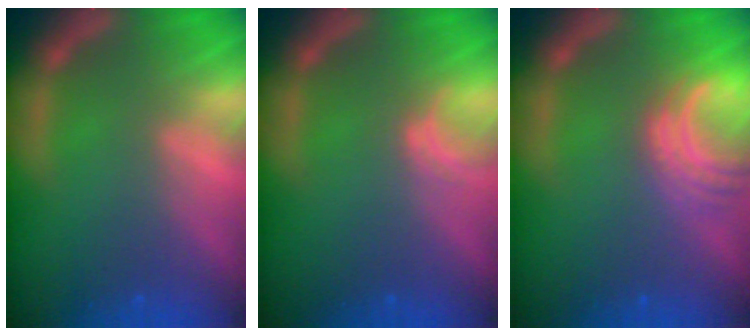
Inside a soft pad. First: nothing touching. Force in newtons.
{"total": 1.0}
{"total": 4.5}